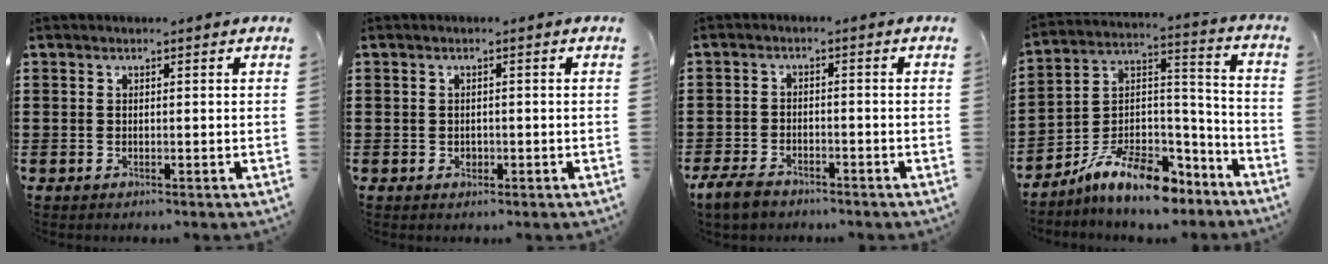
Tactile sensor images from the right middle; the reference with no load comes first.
{"total": 0.9, "force": [-0.2, 0.7, 0.4], "torque": [-0.011, 0.002, -0.004]}
{"total": 3.5, "force": [-2.9, 1.3, 1.5], "torque": [-0.048, -0.001, -0.063]}
{"total": 10.5, "force": [-8.5, 2.9, 5.4], "torque": [-0.106, 0.019, -0.169]}